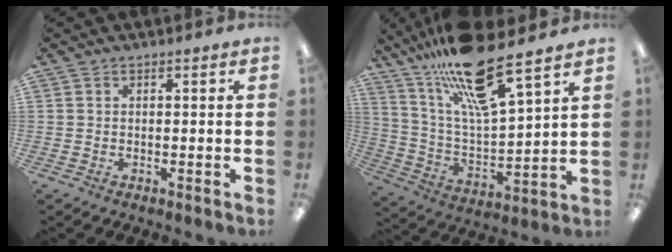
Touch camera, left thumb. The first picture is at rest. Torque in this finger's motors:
{"motor_torque": [0.52, 0.34, 1.55, -1.22, 0.34]}